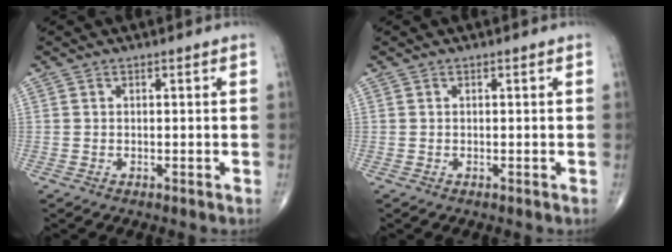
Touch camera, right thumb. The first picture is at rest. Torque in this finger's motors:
{"motor_torque": [-0.27, 0.52, -0.11, 0.03, 0.03]}